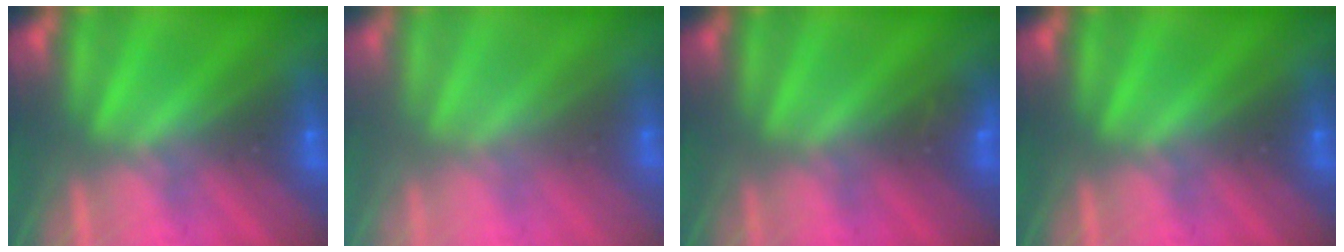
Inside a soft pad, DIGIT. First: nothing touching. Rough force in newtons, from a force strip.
{"total": 2.7}
{"total": 2.9}
{"total": 0.0}